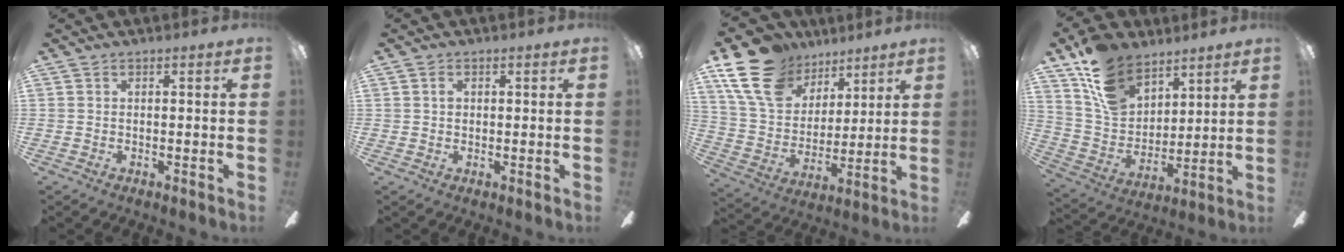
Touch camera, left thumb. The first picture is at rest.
{"total": 1.6, "force": [0.6, 1.3, 0.9], "torque": [-0.011, 0.002, 0.008]}
{"total": 20.5, "force": [12.3, 12.9, 10.1], "torque": [-0.202, -0.051, 0.231]}
{"total": 16.0, "force": [11.2, 9.6, 6.2], "torque": [-0.136, -0.056, 0.220]}